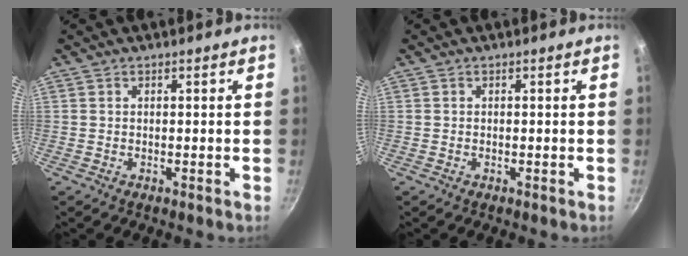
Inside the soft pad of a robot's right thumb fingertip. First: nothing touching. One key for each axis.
{"total": 0.0}